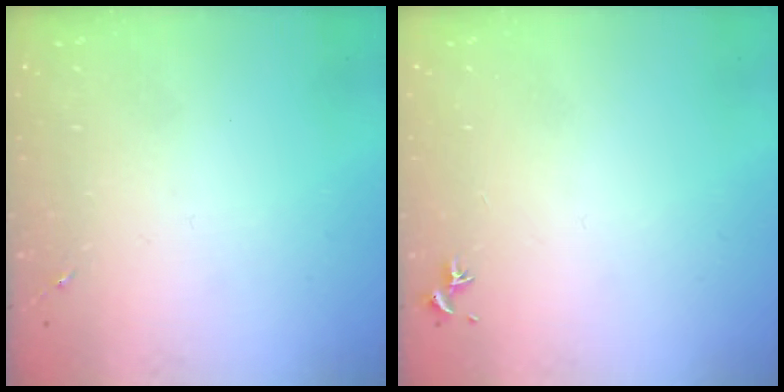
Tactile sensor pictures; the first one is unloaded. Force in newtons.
{"total": 0.8, "press": 0.7, "slide": 0.3}